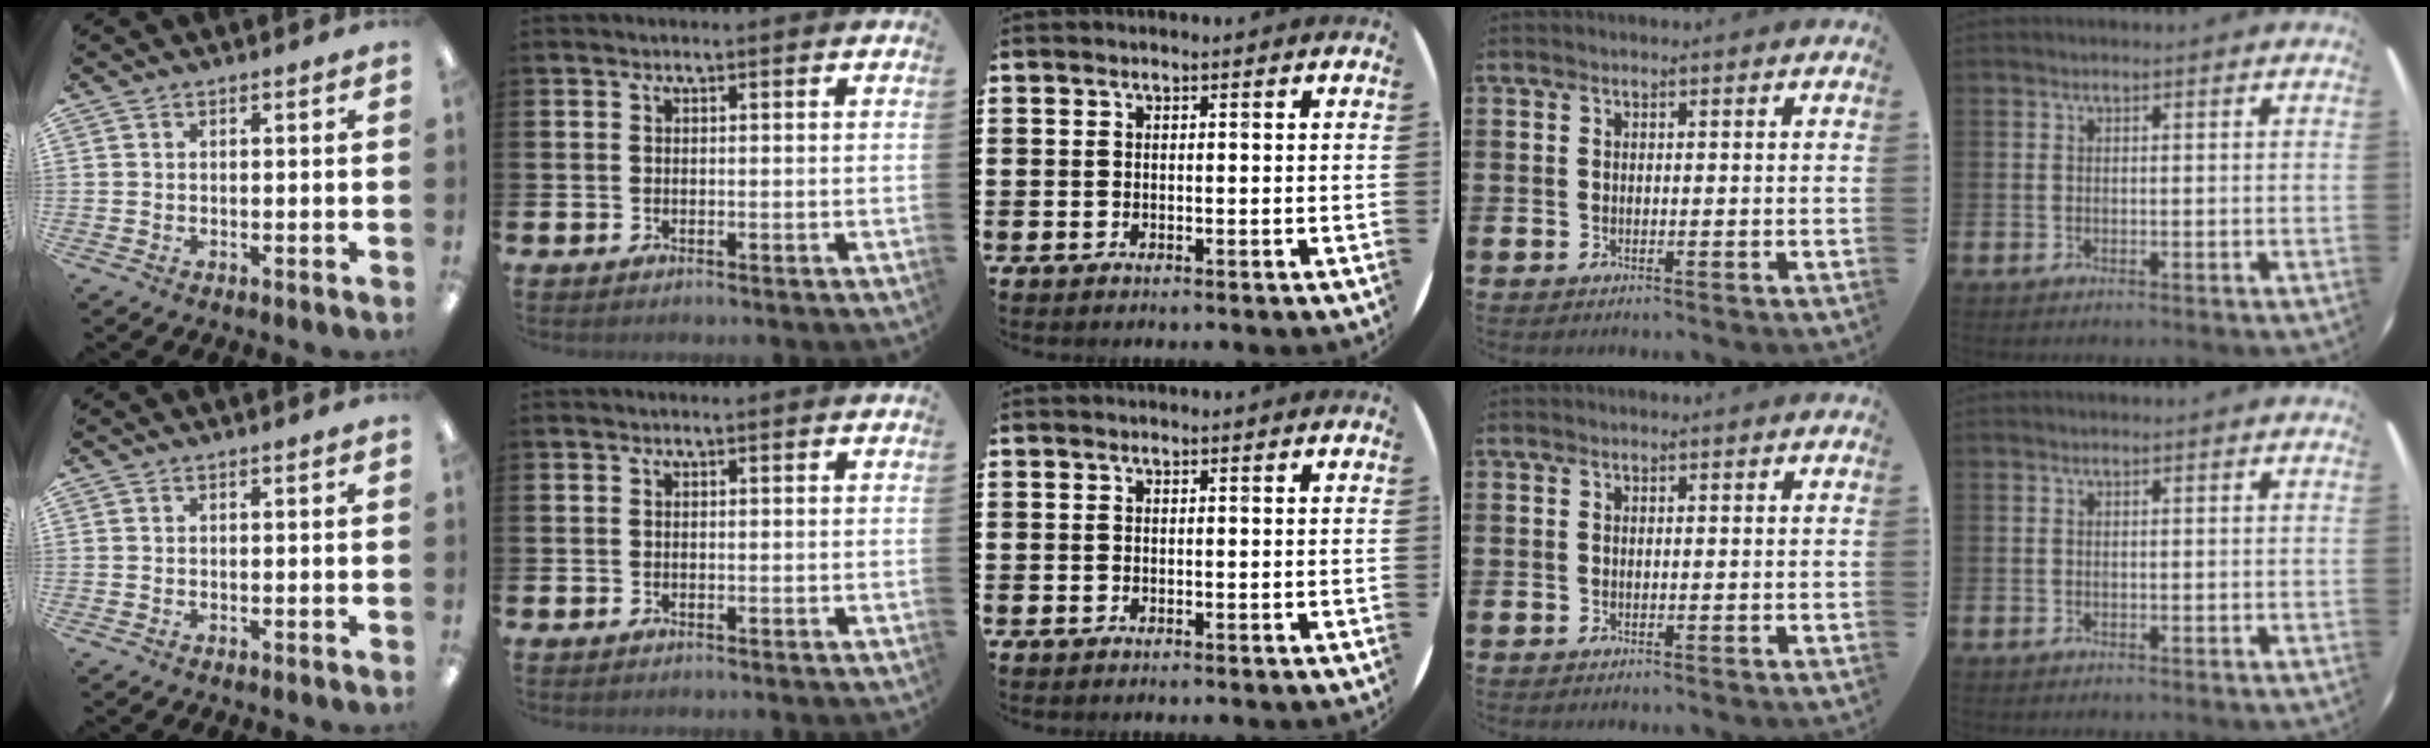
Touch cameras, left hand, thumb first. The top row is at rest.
{}